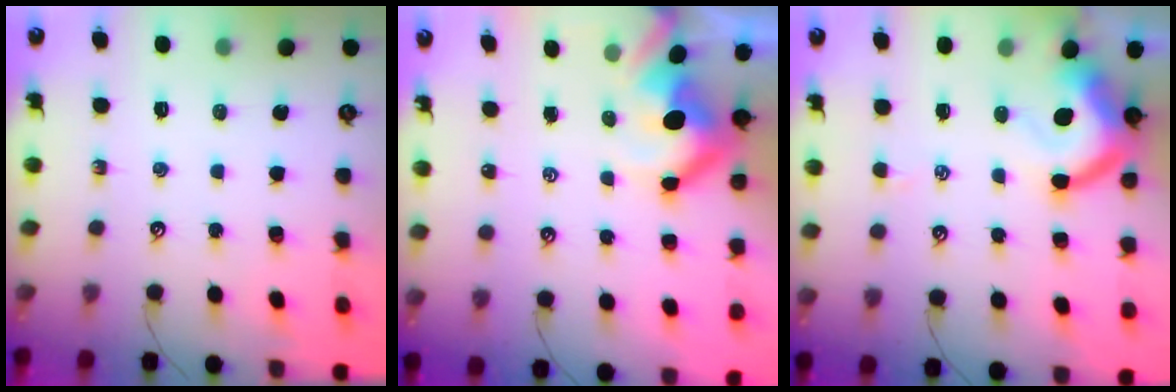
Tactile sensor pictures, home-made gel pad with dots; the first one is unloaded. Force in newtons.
{"total": 10.1, "press": 10.0, "slide": 1.3}
{"total": 7.6, "press": 7.5, "slide": 1.5}